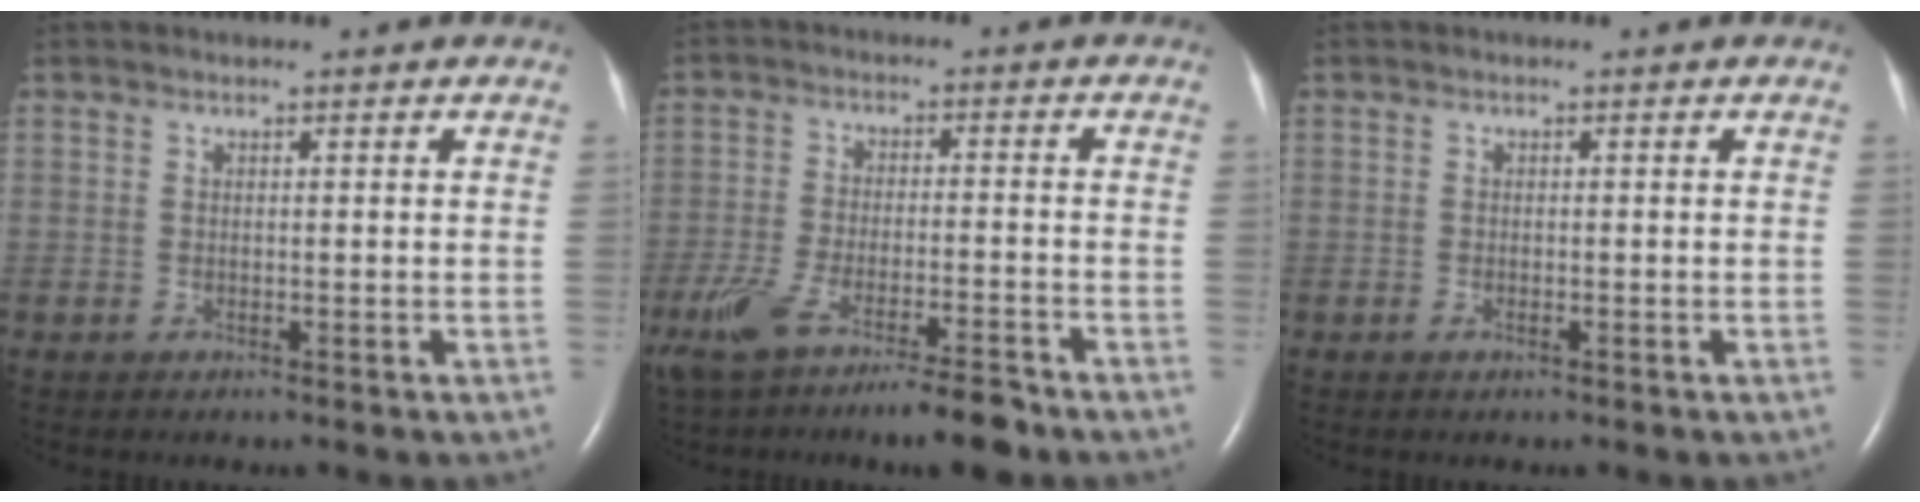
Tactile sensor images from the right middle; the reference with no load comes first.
{"total": 11.4, "force": [-8.3, 1.8, 7.6], "torque": [-0.143, -0.015, -0.138]}
{"total": 0.6, "force": [-0.4, 0.2, 0.4], "torque": [-0.011, -0.001, -0.005]}